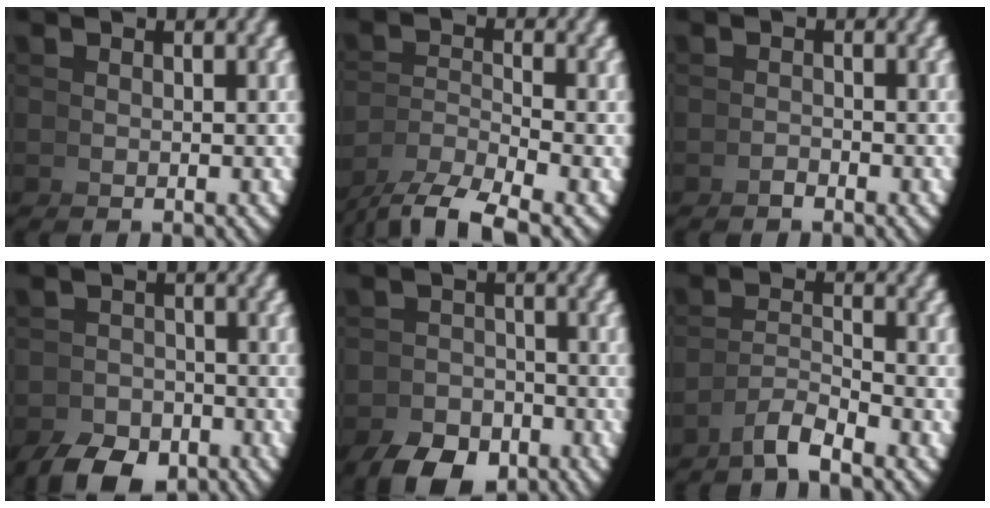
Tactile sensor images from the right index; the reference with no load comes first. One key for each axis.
{"total": 5.0, "fx": -3.8, "fy": 1.8, "fz": 2.6, "tx": -0.047, "ty": -0.012, "tz": -0.056}
{"total": 1.5, "fx": -1.0, "fy": -1.1, "fz": -0.5, "tx": 0.018, "ty": 0.005, "tz": -0.020}
{"total": 3.8, "fx": -3.6, "fy": 1.0, "fz": 0.6, "tx": 0.018, "ty": -0.006, "tz": -0.062}
{"total": 4.2, "fx": -3.8, "fy": 1.3, "fz": 1.0, "tx": 0.016, "ty": -0.006, "tz": -0.065}
{"total": 2.8, "fx": -2.3, "fy": 0.2, "fz": 1.6, "tx": -0.018, "ty": 0.003, "tz": -0.041}